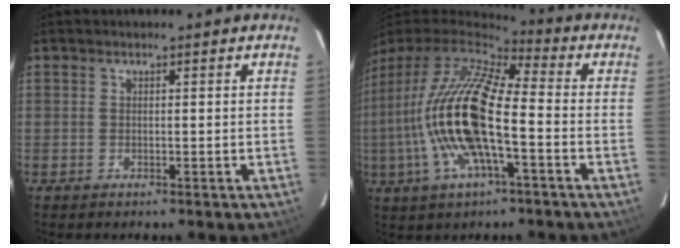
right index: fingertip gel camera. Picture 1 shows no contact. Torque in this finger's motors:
{"motor_torque": [2.14, 0.00, 1.05, 0.21]}